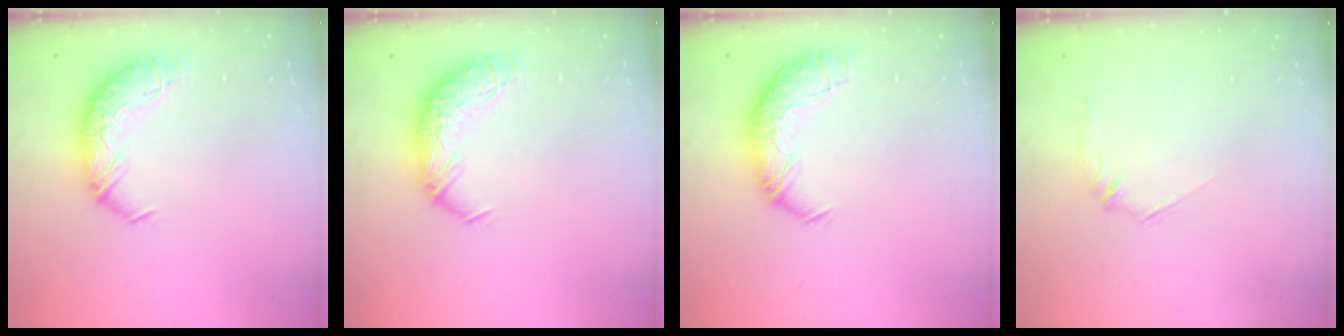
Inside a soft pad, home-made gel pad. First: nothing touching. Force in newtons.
{"total": 0.0}
{"total": 1.5, "press": 0.9, "slide": 1.2}
{"total": 6.3, "press": 6.2, "slide": 1.2}